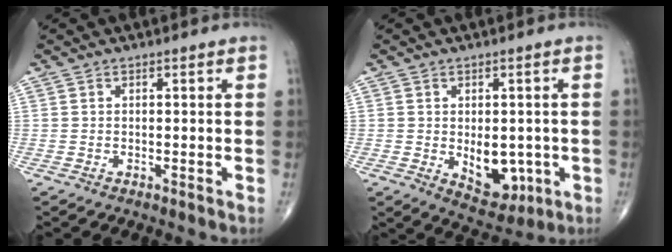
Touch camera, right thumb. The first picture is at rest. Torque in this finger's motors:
{"motor_torque": [1.78, 1.66, 0.68, -0.14, 0.04]}